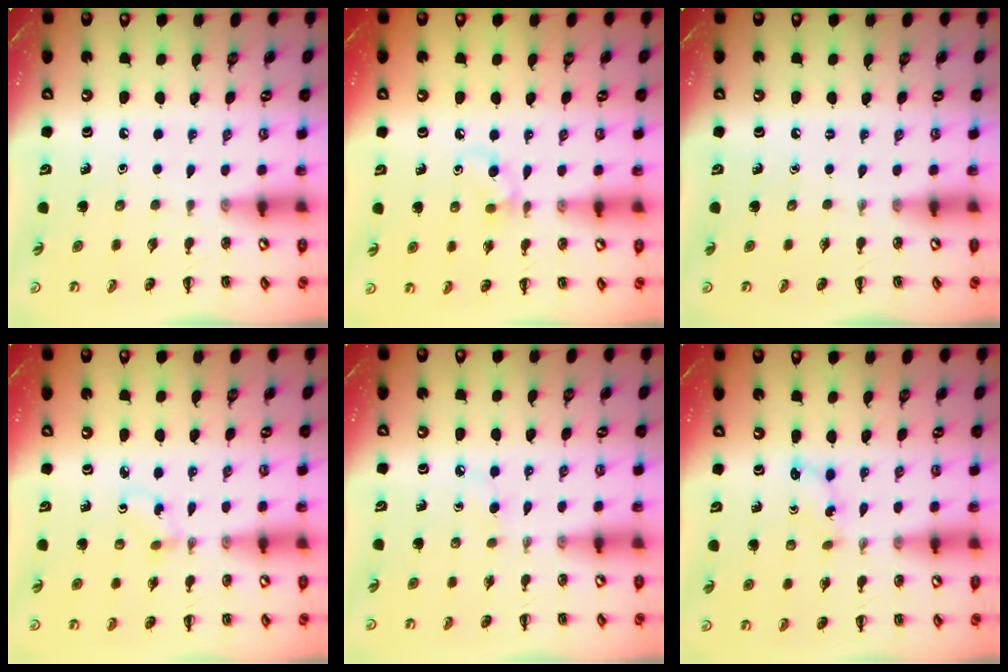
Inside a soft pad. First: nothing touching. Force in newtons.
{"total": 4.9, "press": 4.7, "slide": 1.5}
{"total": 0.0}
{"total": 1.0, "press": 0.8, "slide": 0.6}
{"total": 2.4, "press": 2.2, "slide": 1.0}
{"total": 3.6, "press": 3.4, "slide": 1.1}